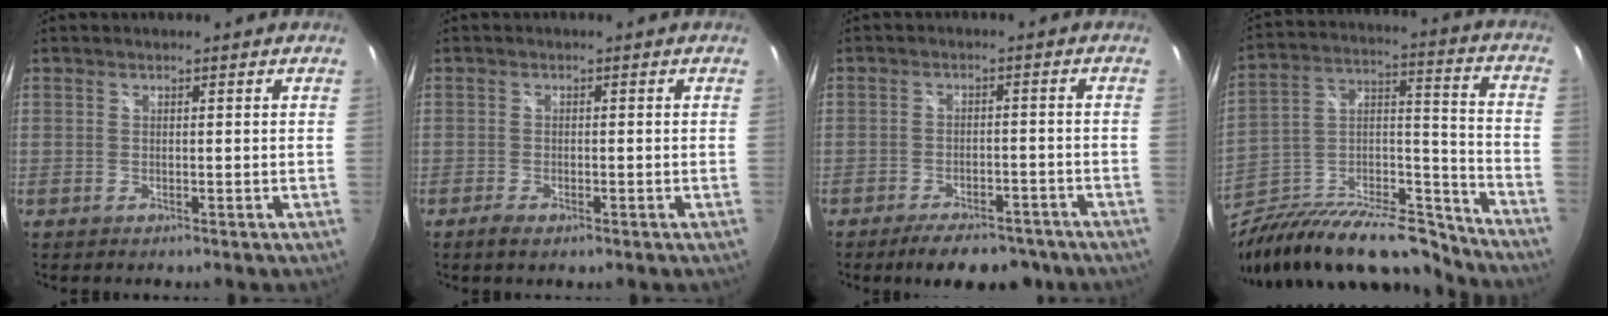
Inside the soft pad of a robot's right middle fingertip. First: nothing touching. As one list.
[{"total": 2.4, "force": [-1.6, 0.8, 1.6], "torque": [-0.038, -0.006, -0.029]}, {"total": 10.4, "force": [-8.1, 4.1, 5.0], "torque": [-0.099, -0.002, -0.110]}, {"total": 23.1, "force": [-17.9, 8.3, 12.0], "torque": [-0.211, 0.013, -0.283]}]